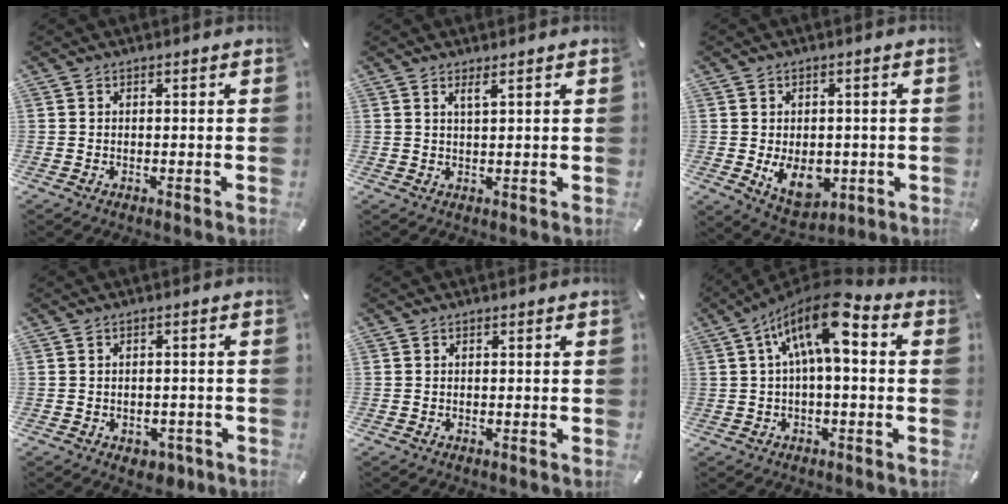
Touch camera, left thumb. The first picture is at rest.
{"total": 2.2, "force": [1.5, 0.0, 1.6], "torque": [-0.033, -0.002, 0.026]}
{"total": 9.8, "force": [-2.3, 6.8, 6.7], "torque": [-0.096, -0.010, -0.039]}
{"total": 3.2, "force": [-1.5, 2.3, 1.7], "torque": [-0.026, 0.008, -0.026]}
{"total": 0.0}
{"total": 13.1, "force": [3.6, 5.2, 11.5], "torque": [-0.195, -0.015, 0.061]}